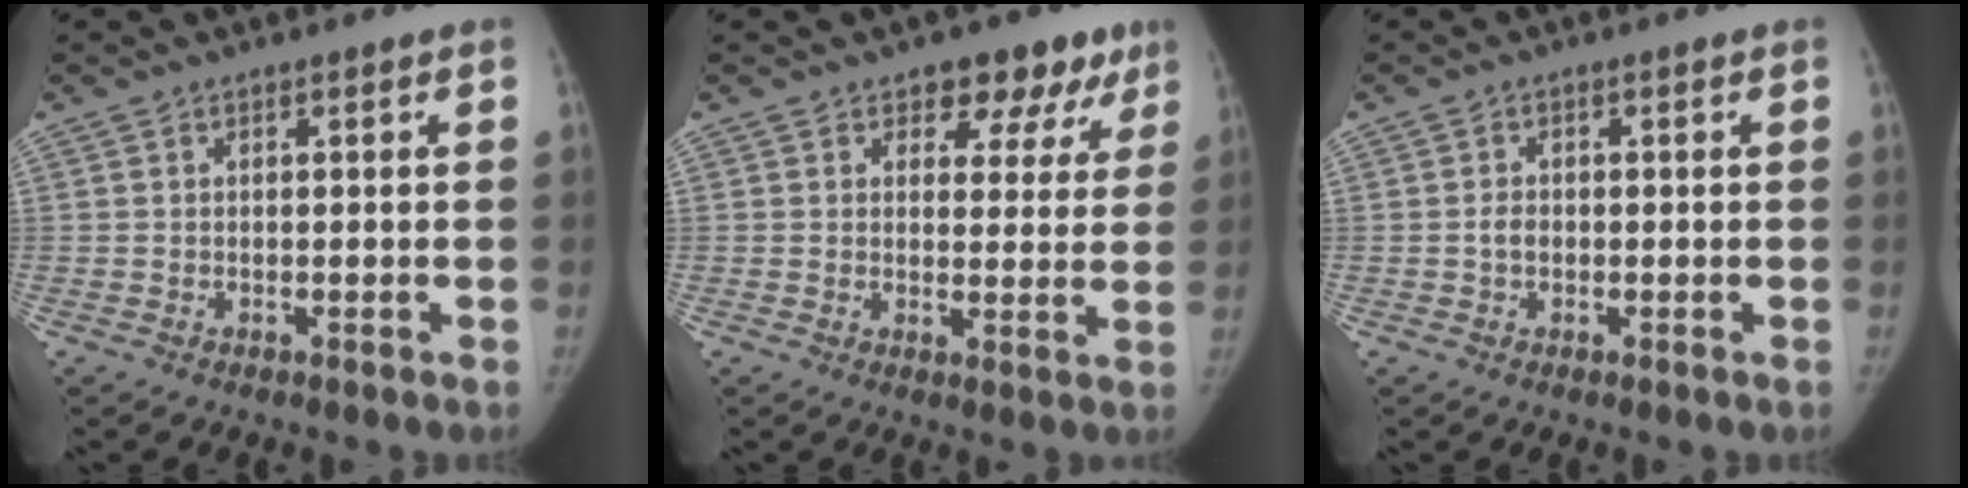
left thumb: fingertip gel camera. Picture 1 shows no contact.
{"total": 8.8, "force": [5.6, 5.7, 3.9], "torque": [0.005, -0.020, 0.062]}
{"total": 1.7, "force": [-0.4, 1.3, 1.0], "torque": [-0.012, 0.005, -0.008]}